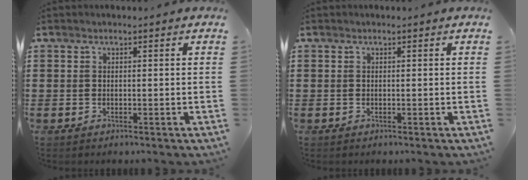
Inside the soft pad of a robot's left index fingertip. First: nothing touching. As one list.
[{"total": 0.0}]